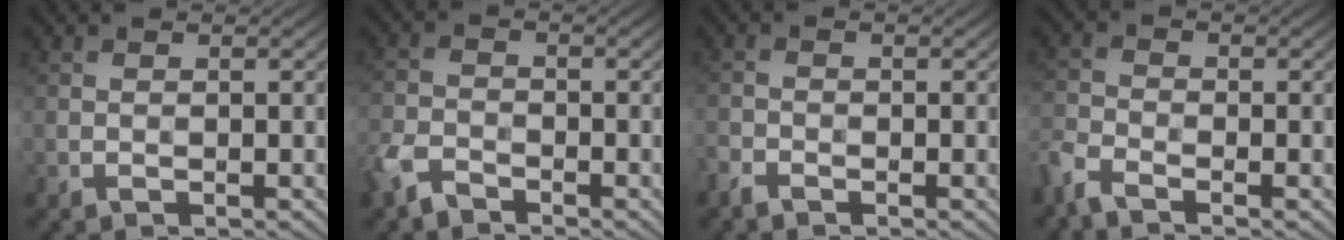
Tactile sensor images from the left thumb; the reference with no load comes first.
{"total": 5.0, "force": [-3.6, 2.5, 2.5], "torque": [-0.060, -0.011, -0.081]}
{"total": 2.1, "force": [-1.9, 0.7, 0.6], "torque": [-0.019, -0.011, -0.039]}
{"total": 4.2, "force": [-3.4, 1.3, 1.9], "torque": [-0.056, -0.014, -0.072]}